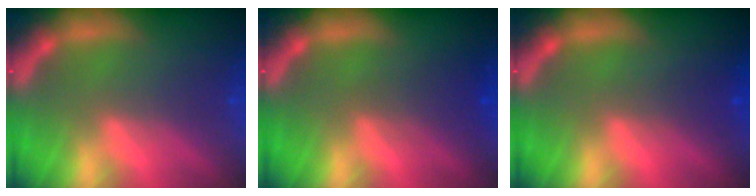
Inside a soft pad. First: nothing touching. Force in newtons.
{"total": 2.4}
{"total": 1.5}